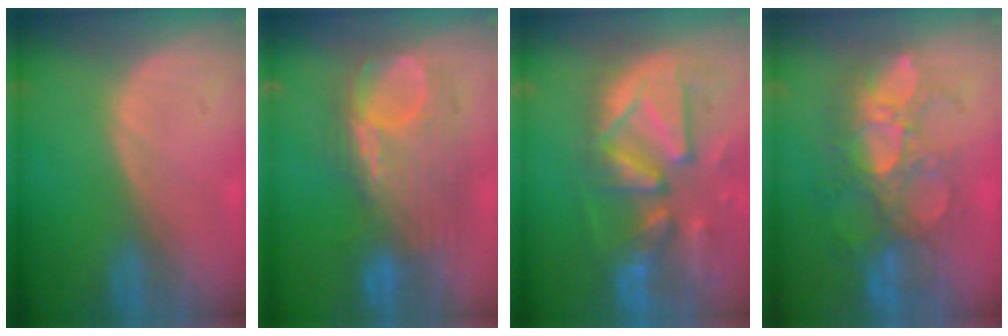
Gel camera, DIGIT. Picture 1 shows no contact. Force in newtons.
{"total": 9.6, "press": 9.4, "slide": 2.1}
{"total": 13.3, "press": 11.4, "slide": 6.7}
{"total": 10.1, "press": 9.2, "slide": 4.0}